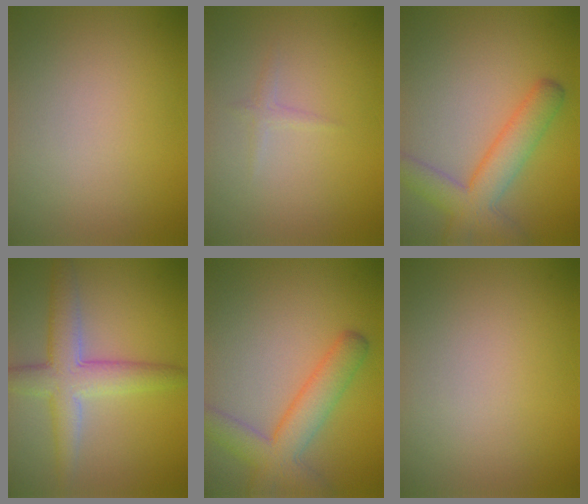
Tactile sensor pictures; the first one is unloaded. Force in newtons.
{"total": 0.8, "press": 0.8, "slide": 0.0}
{"total": 5.3, "press": 5.3, "slide": 0.2}
{"total": 5.4, "press": 5.4, "slide": 0.2}
{"total": 5.3, "press": 5.3, "slide": 0.2}
{"total": 0.0}